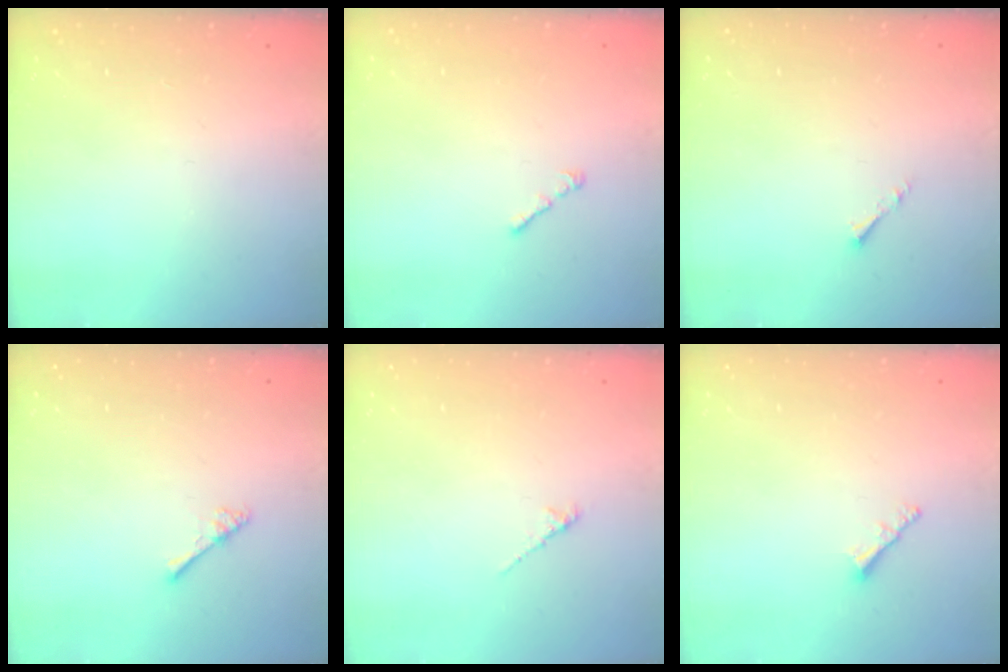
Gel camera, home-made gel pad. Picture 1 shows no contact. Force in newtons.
{"total": 1.0, "press": 0.9, "slide": 0.5}
{"total": 1.1, "press": 1.0, "slide": 0.3}
{"total": 2.5, "press": 2.5, "slide": 0.4}
{"total": 1.6, "press": 1.5, "slide": 0.5}
{"total": 2.1, "press": 2.0, "slide": 0.5}